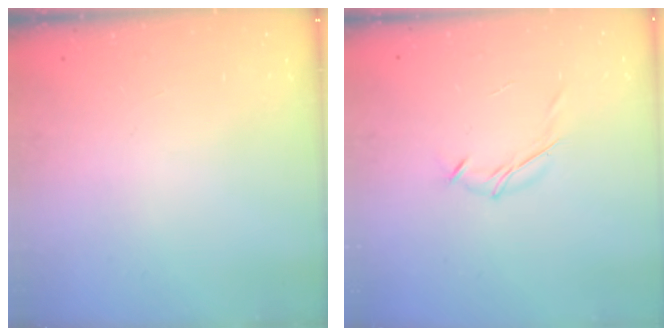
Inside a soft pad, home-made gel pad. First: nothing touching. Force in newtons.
{"total": 7.1, "press": 7.0, "slide": 1.5}